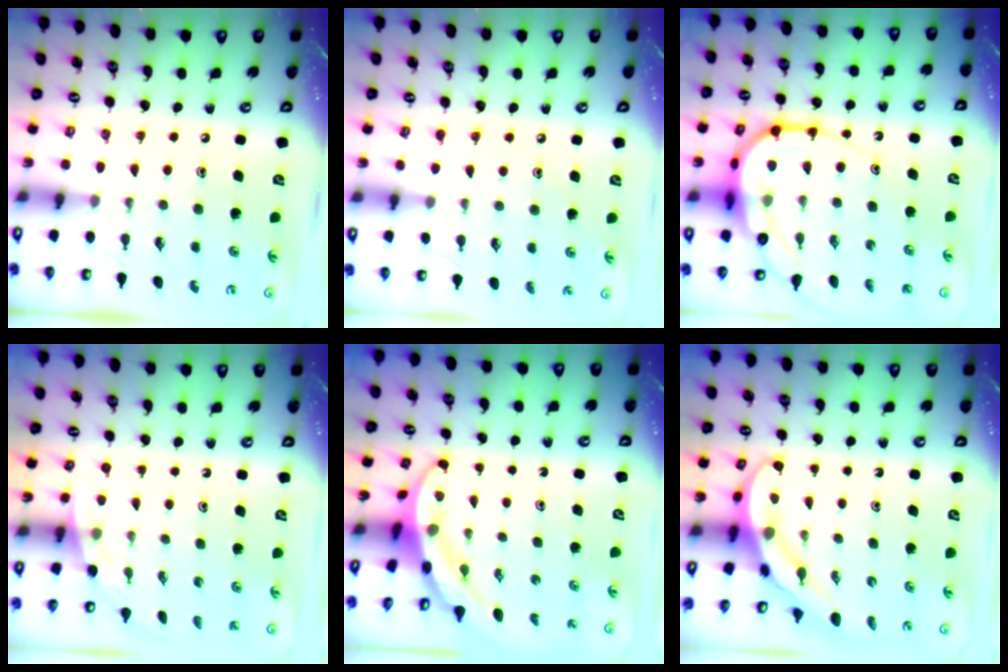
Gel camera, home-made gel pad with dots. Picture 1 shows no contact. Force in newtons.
{"total": 4.5, "press": 4.4, "slide": 0.7}
{"total": 14.0, "press": 14.0, "slide": 1.1}
{"total": 1.8, "press": 1.8, "slide": 0.1}
{"total": 3.8, "press": 3.8, "slide": 0.5}
{"total": 4.0, "press": 4.0, "slide": 0.3}